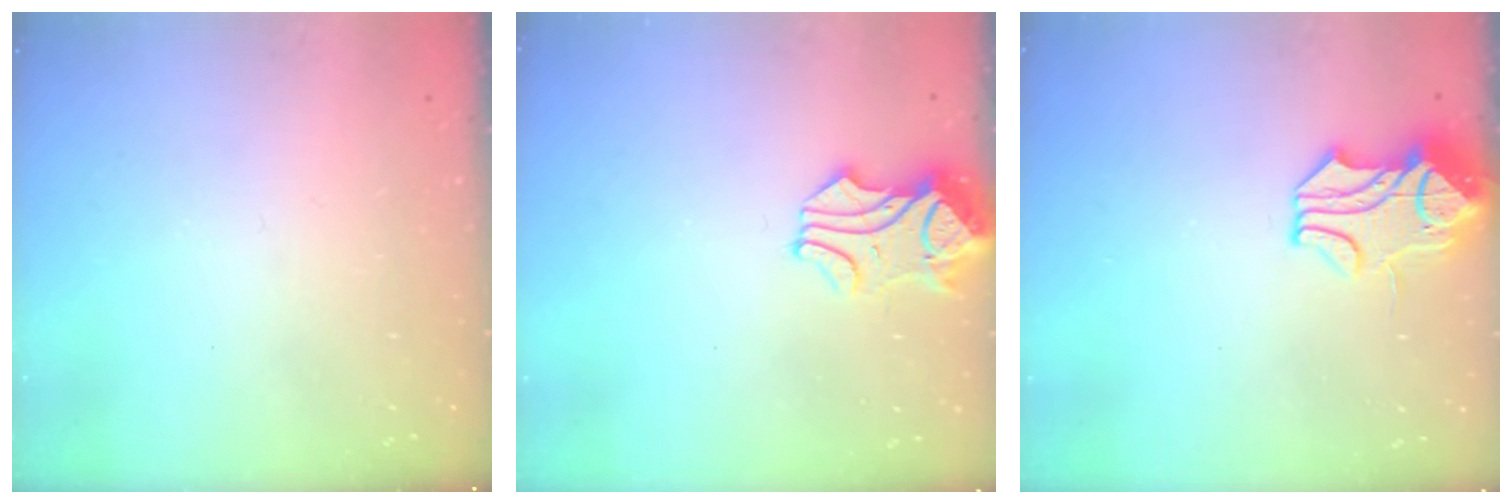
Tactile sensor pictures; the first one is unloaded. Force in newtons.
{"total": 1.2, "press": 0.1, "slide": 1.2}
{"total": 1.8, "press": 1.1, "slide": 1.4}